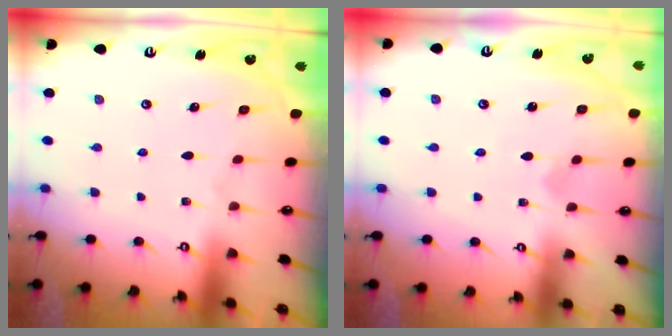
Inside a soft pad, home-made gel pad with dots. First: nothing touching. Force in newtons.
{"total": 1.9, "press": 1.9, "slide": 0.1}